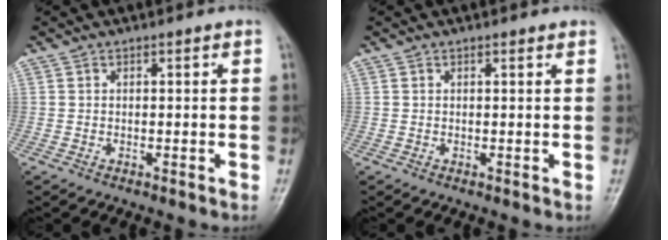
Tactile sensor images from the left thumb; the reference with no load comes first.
{"total": 0.8, "force": [0.7, 0.1, 0.4], "torque": [-0.006, 0.000, 0.008]}